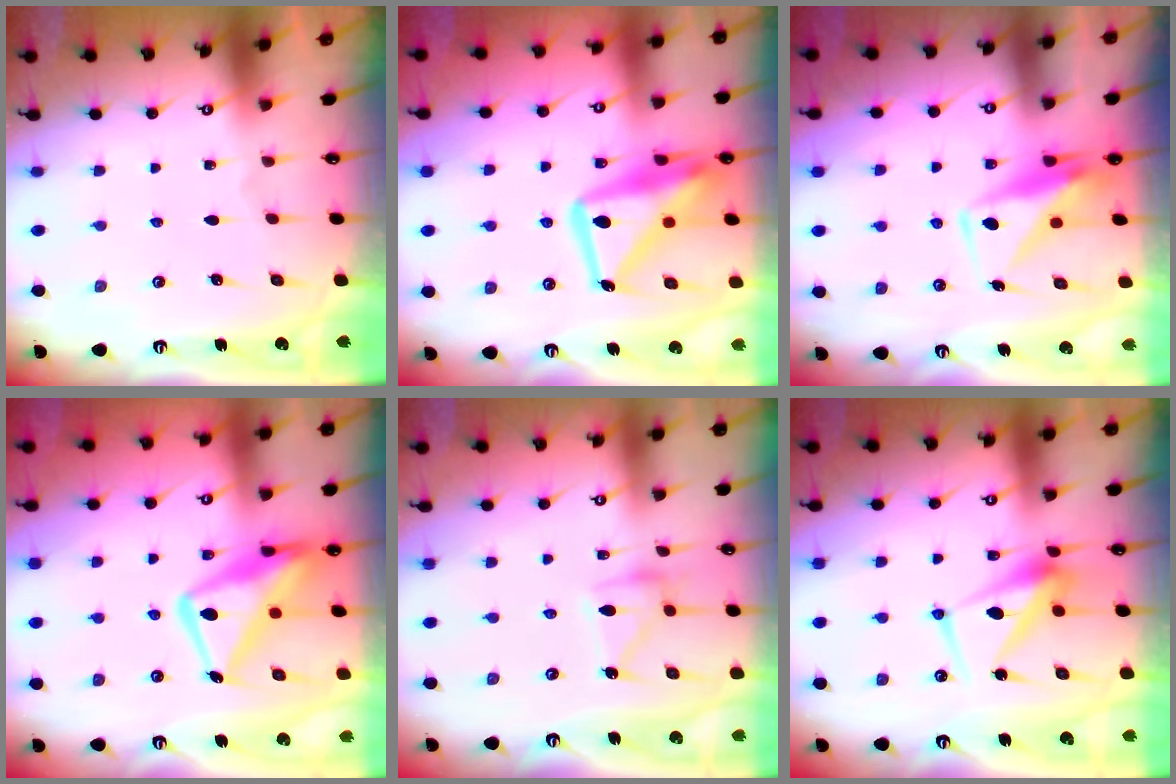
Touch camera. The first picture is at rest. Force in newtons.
{"total": 18.9, "press": 18.8, "slide": 1.9}
{"total": 9.3, "press": 9.2, "slide": 0.8}
{"total": 17.1, "press": 17.1, "slide": 1.7}
{"total": 13.0, "press": 12.9, "slide": 0.7}
{"total": 11.2, "press": 11.2, "slide": 0.7}